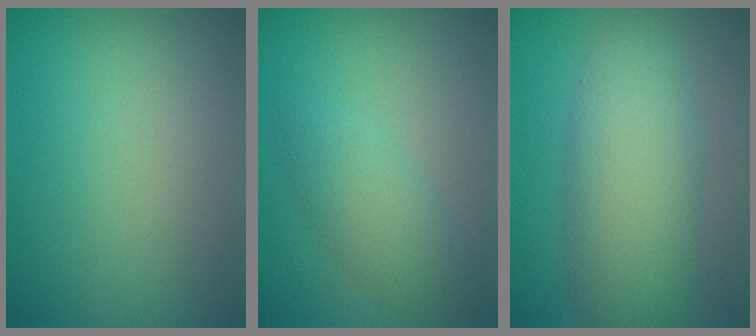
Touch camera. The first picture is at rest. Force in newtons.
{"total": 2.9, "press": 2.9, "slide": 0.0}
{"total": 6.4, "press": 6.4, "slide": 0.2}